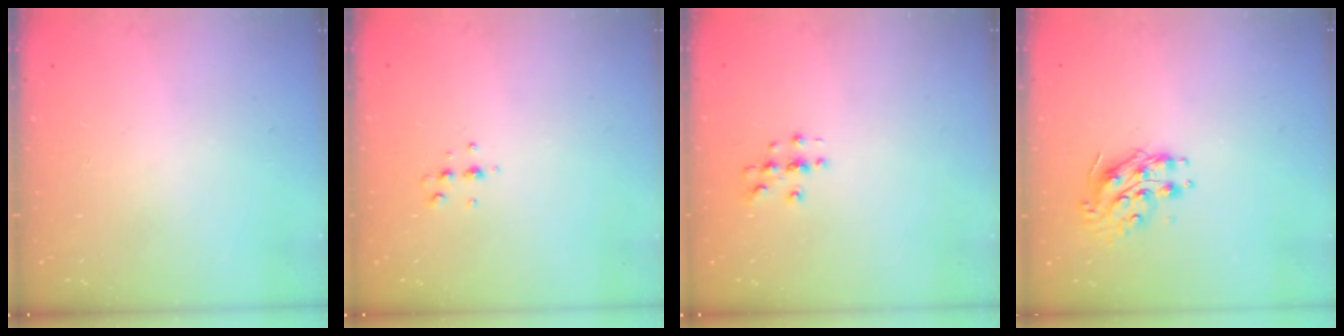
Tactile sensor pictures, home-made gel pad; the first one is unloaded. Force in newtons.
{"total": 4.7, "press": 4.6, "slide": 0.6}
{"total": 2.8, "press": 2.8, "slide": 0.2}
{"total": 9.0, "press": 9.0, "slide": 0.4}